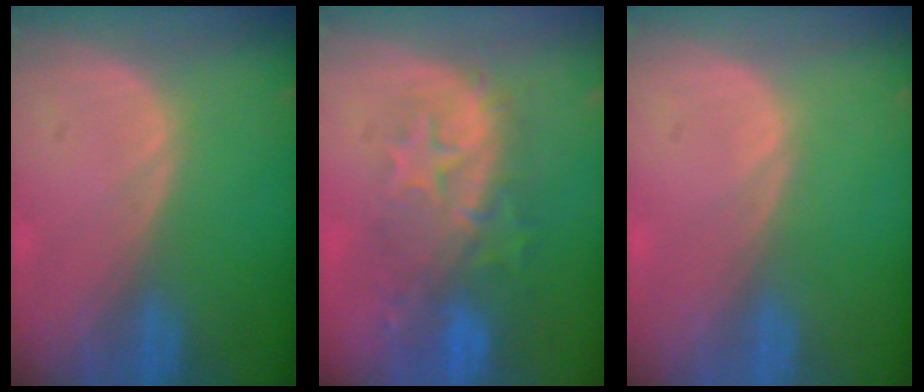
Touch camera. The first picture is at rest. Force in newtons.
{"total": 9.3, "press": 8.9, "slide": 2.8}
{"total": 0.0}